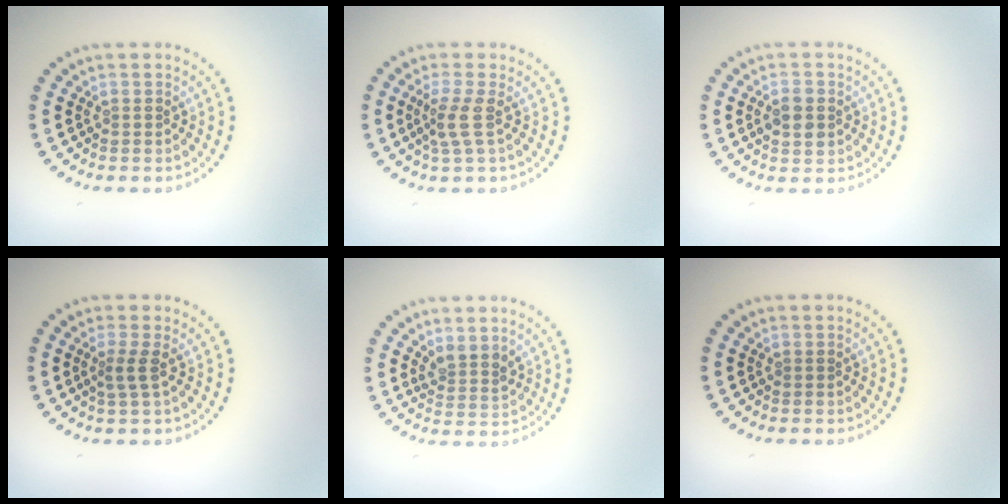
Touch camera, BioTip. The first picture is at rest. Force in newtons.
{"total": 2.2, "press": 1.7, "slide": 1.4}
{"total": 2.5, "press": 2.5, "slide": 0.1}
{"total": 1.7, "press": 1.2, "slide": 1.2}
{"total": 2.1, "press": 1.7, "slide": 1.3}
{"total": 0.0}